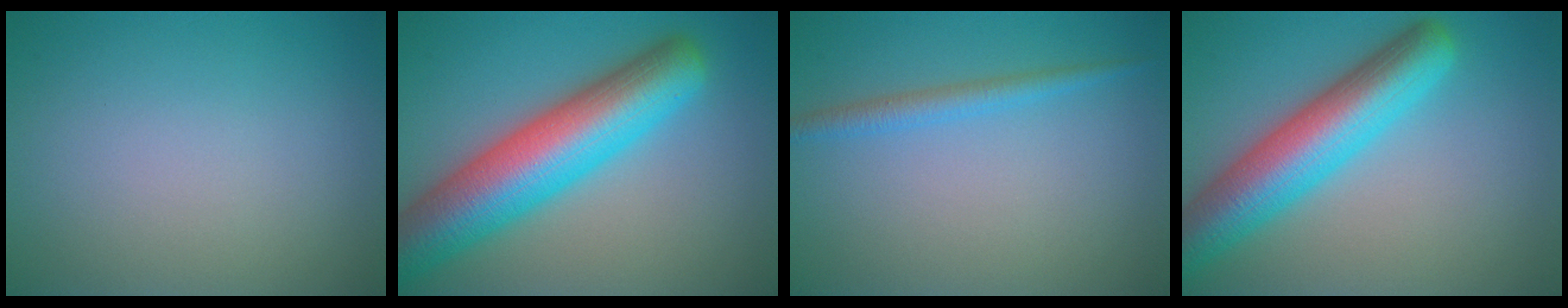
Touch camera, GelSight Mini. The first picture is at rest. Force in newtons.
{"total": 10.8, "press": 10.8, "slide": 0.4}
{"total": 1.8, "press": 1.8, "slide": 0.1}
{"total": 8.4, "press": 8.4, "slide": 0.3}